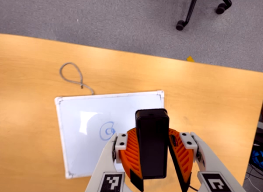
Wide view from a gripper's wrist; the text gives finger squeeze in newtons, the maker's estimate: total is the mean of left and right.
{"total": 7.8, "left": 8.5, "right": 7.2}